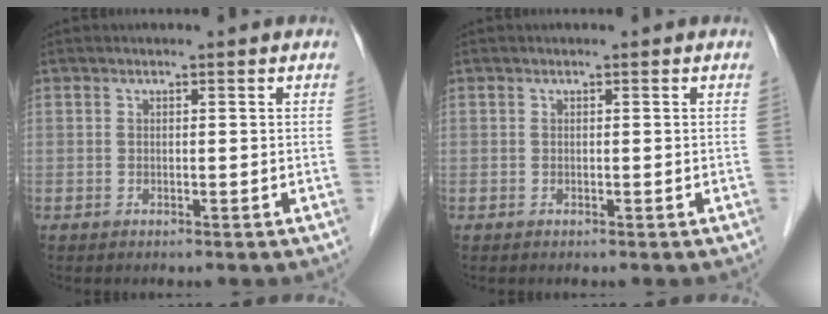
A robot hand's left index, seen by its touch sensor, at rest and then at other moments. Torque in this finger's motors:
{"motor_torque": [0.00, 0.00, 0.00, 0.00]}